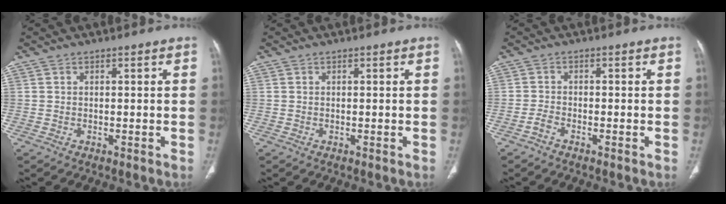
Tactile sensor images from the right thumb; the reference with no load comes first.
{"total": 0.0}
{"total": 1.5, "force": [-1.3, 0.4, 0.7], "torque": [-0.020, 0.007, -0.030]}